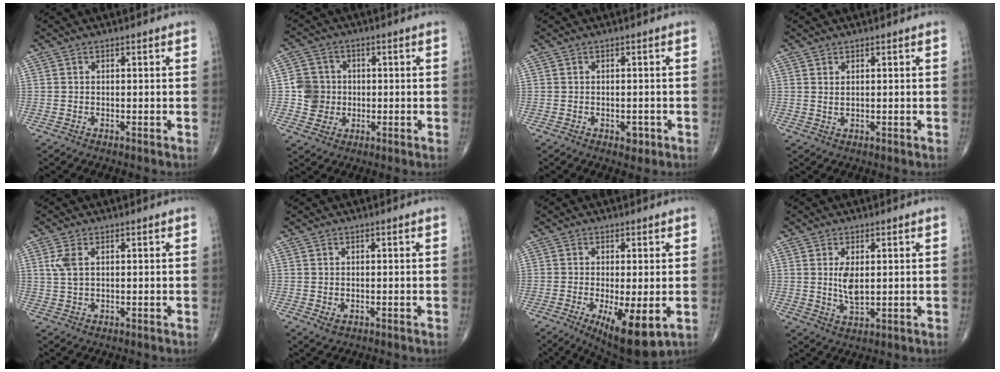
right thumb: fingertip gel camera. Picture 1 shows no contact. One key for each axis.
{"total": 6.2, "fx": -0.3, "fy": 6.0, "fz": 1.7, "tx": -0.004, "ty": 0.007, "tz": -0.008}
{"total": 1.9, "fx": -0.8, "fy": 1.2, "fz": 1.2, "tx": -0.004, "ty": 0.001, "tz": -0.008}
{"total": 1.0, "fx": 0.6, "fy": 0.4, "fz": 0.6, "tx": -0.008, "ty": -0.001, "tz": 0.012}
{"total": 3.4, "fx": 1.1, "fy": 1.8, "fz": 2.6, "tx": -0.064, "ty": 0.005, "tz": 0.024}
{"total": 1.0, "fx": -0.3, "fy": 0.6, "fz": 0.7, "tx": -0.010, "ty": -0.003, "tz": -0.002}
{"total": 10.8, "fx": -3.4, "fy": 3.3, "fz": 9.7, "tx": -0.154, "ty": -0.023, "tz": -0.045}
{"total": 4.7, "fx": 0.8, "fy": 2.3, "fz": 4.1, "tx": -0.069, "ty": -0.012, "tz": 0.021}